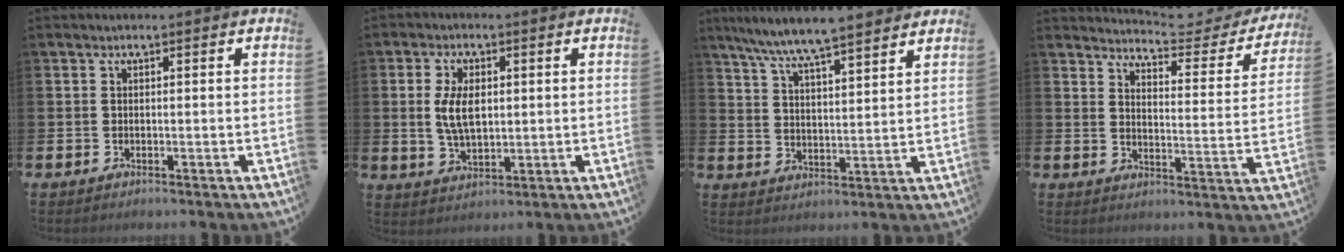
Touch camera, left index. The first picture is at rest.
{"total": 5.8, "force": [1.2, 3.1, 4.7], "torque": [-0.090, 0.007, 0.018]}
{"total": 7.9, "force": [7.5, 0.1, 2.5], "torque": [-0.074, -0.044, 0.135]}
{"total": 4.8, "force": [4.6, 0.7, 1.2], "torque": [-0.027, -0.037, 0.073]}